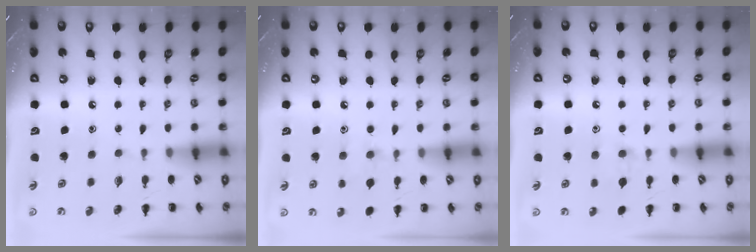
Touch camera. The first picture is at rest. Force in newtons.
{"total": 6.1, "press": 5.8, "slide": 1.9}
{"total": 5.6, "press": 5.5, "slide": 1.3}